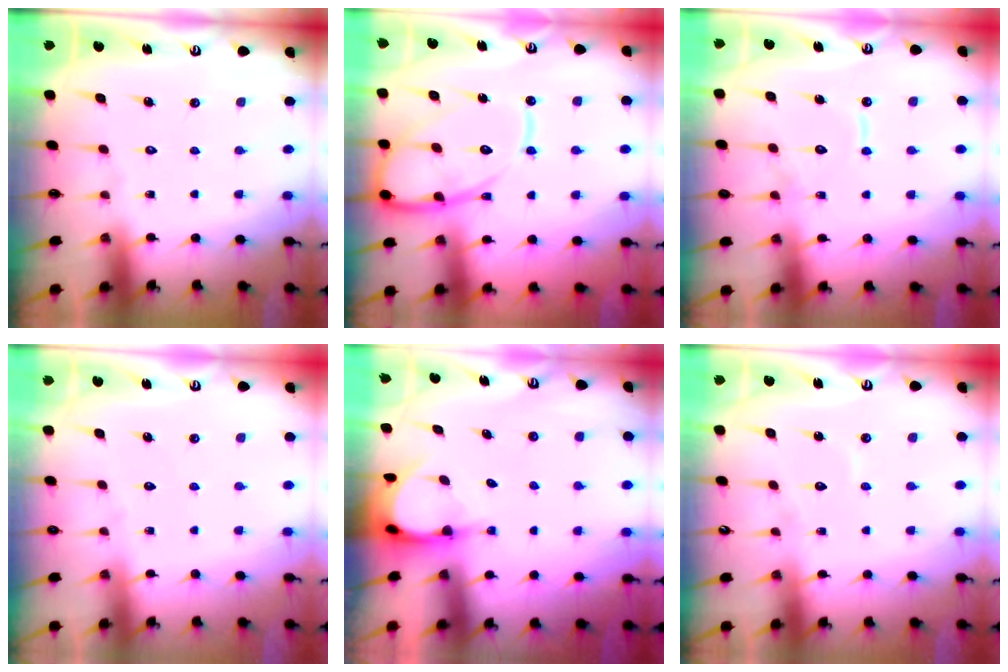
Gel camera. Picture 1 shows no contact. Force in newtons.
{"total": 15.4, "press": 15.3, "slide": 1.7}
{"total": 8.9, "press": 8.8, "slide": 0.9}
{"total": 2.0, "press": 2.0, "slide": 0.3}
{"total": 3.8, "press": 3.8, "slide": 0.2}
{"total": 5.6, "press": 5.6, "slide": 0.4}